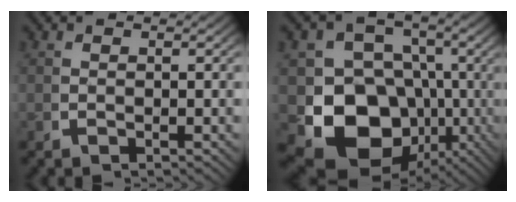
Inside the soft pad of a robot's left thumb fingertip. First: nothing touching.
{"total": 16.7, "force": [-3.2, 13.0, 10.0], "torque": [-0.189, -0.078, -0.029]}